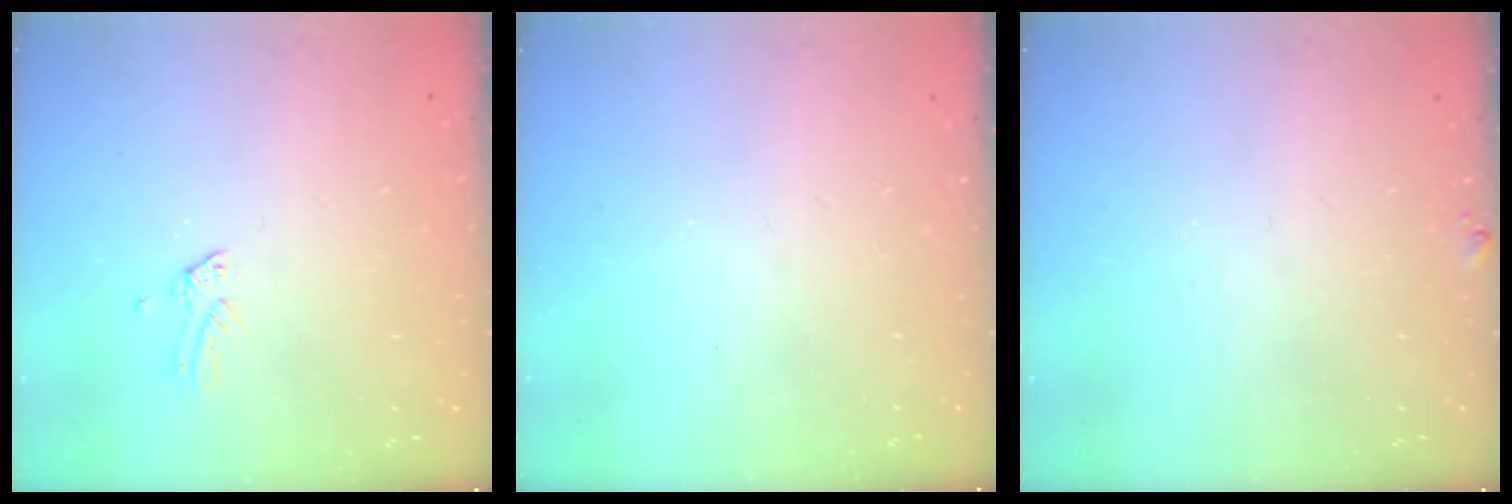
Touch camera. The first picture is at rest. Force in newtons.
{"total": 0.0}
{"total": 4.1, "press": 4.0, "slide": 0.3}